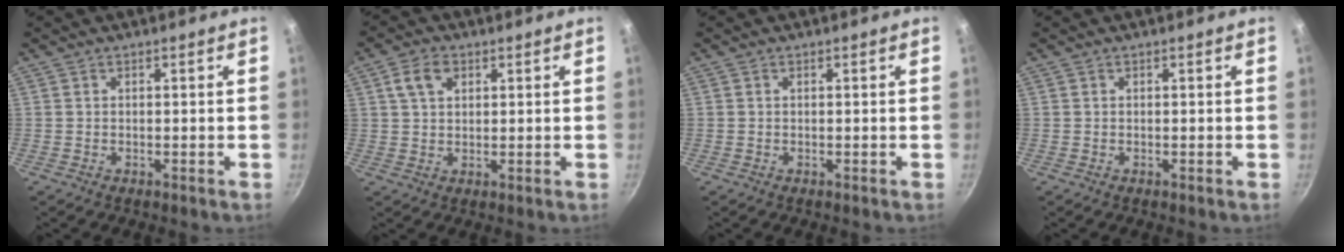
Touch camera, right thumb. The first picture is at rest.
{"total": 5.2, "force": [2.1, 3.5, 3.2], "torque": [-0.048, 0.003, 0.035]}
{"total": 0.0}
{"total": 0.0}